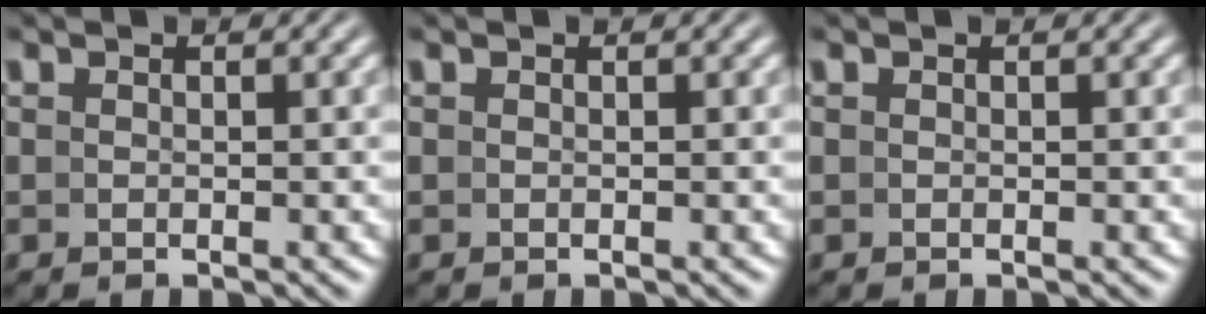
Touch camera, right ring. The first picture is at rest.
{"total": 0.0}
{"total": 0.0}